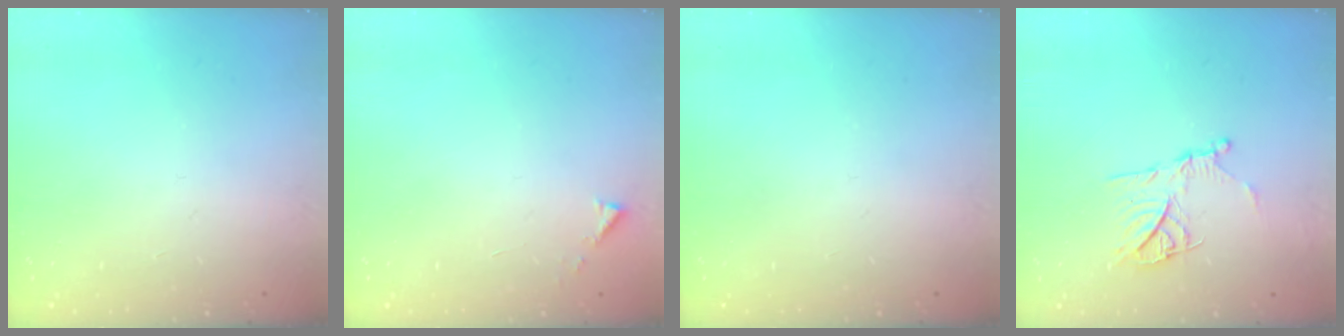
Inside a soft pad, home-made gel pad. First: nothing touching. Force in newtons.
{"total": 2.9, "press": 2.9, "slide": 0.4}
{"total": 0.0}
{"total": 12.7, "press": 12.6, "slide": 1.4}